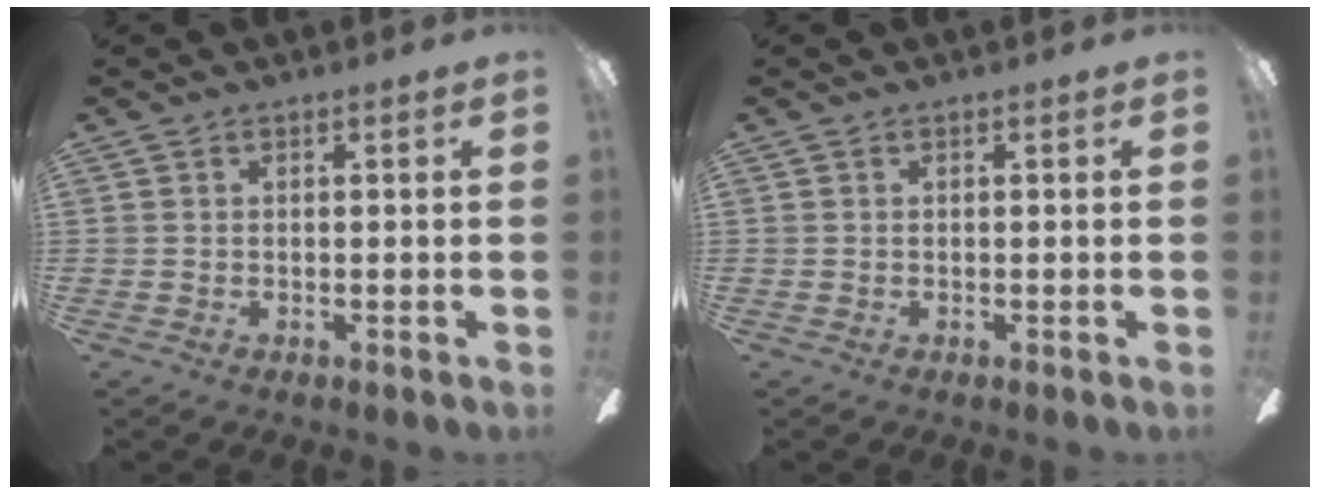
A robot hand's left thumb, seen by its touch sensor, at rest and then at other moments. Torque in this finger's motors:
{"motor_torque": [0.00, 0.00, 0.00, 0.00, 0.00]}